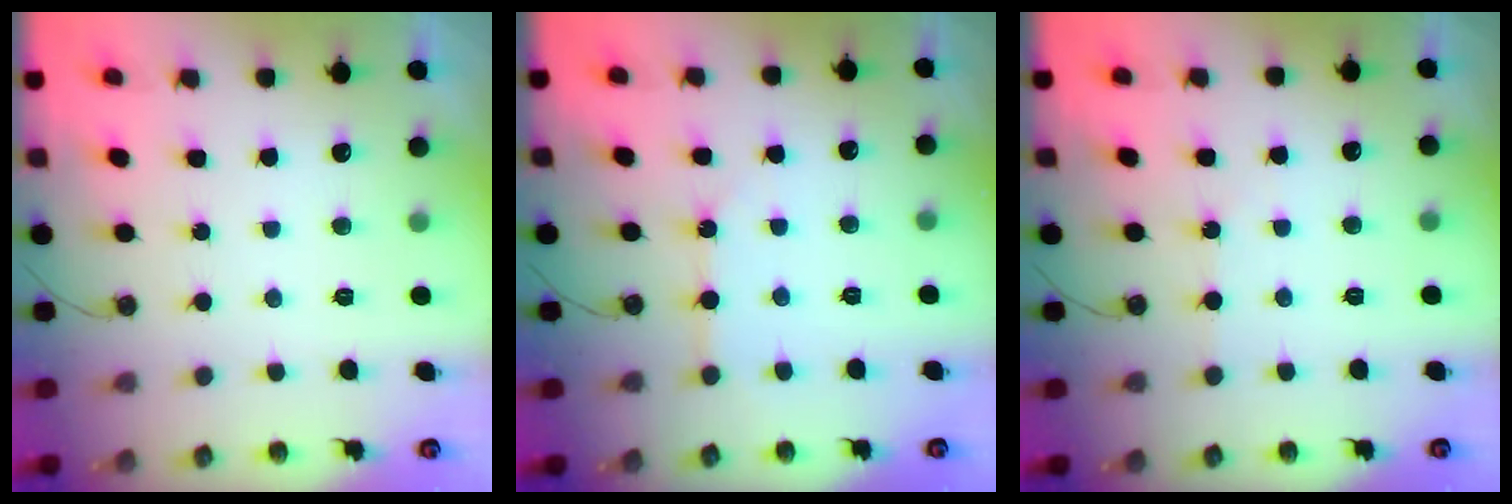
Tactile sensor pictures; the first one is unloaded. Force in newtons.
{"total": 4.9, "press": 4.9, "slide": 0.4}
{"total": 1.0, "press": 1.0, "slide": 0.2}